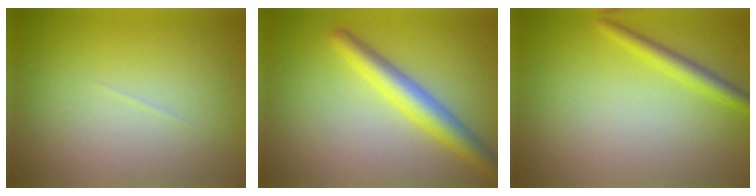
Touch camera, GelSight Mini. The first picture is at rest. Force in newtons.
{"total": 3.8, "press": 3.8, "slide": 0.1}
{"total": 1.9, "press": 1.9, "slide": 0.2}